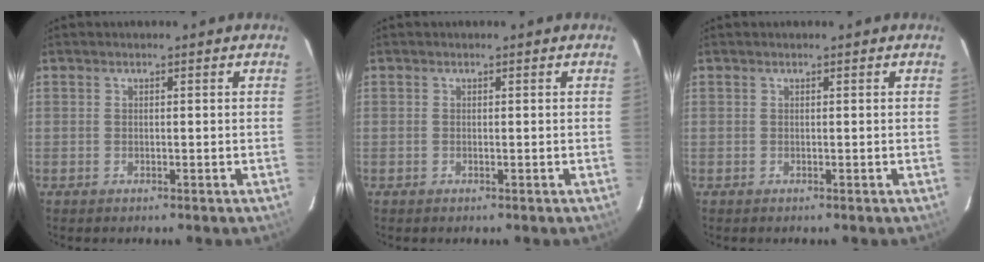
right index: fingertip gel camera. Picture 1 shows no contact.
{"total": 0.0}
{"total": 0.0}